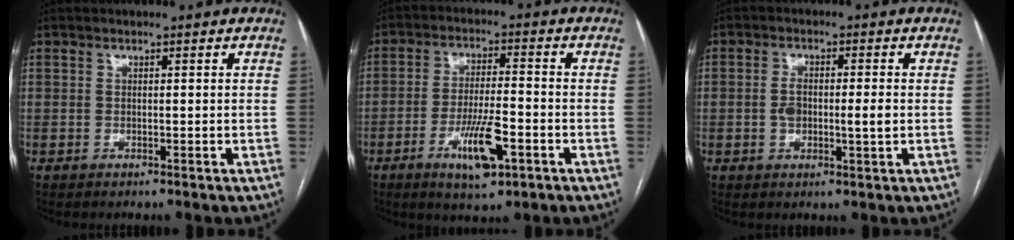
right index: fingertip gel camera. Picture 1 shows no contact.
{"total": 8.9, "force": [-4.0, 2.0, 7.7], "torque": [-0.144, -0.007, -0.061]}
{"total": 4.6, "force": [-0.3, 1.4, 4.4], "torque": [-0.087, 0.007, 0.000]}